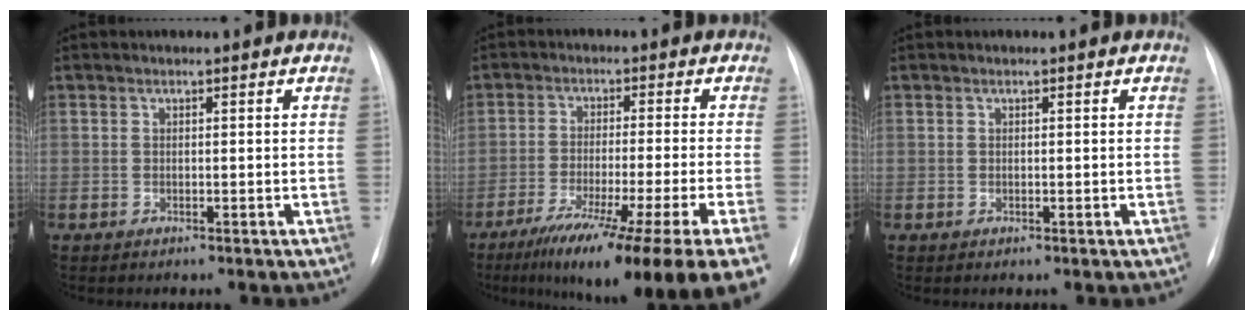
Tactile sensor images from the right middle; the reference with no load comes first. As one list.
[{"total": 19.9, "force": [-13.1, -0.7, 15.0], "torque": [-0.173, -0.049, -0.205]}, {"total": 0.0}]